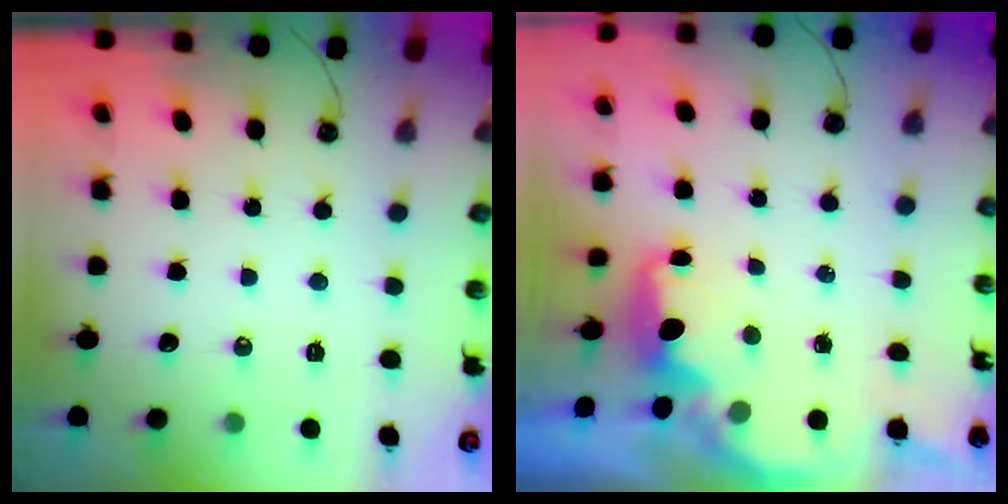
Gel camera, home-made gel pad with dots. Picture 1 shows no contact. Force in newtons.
{"total": 2.1, "press": 2.0, "slide": 0.8}